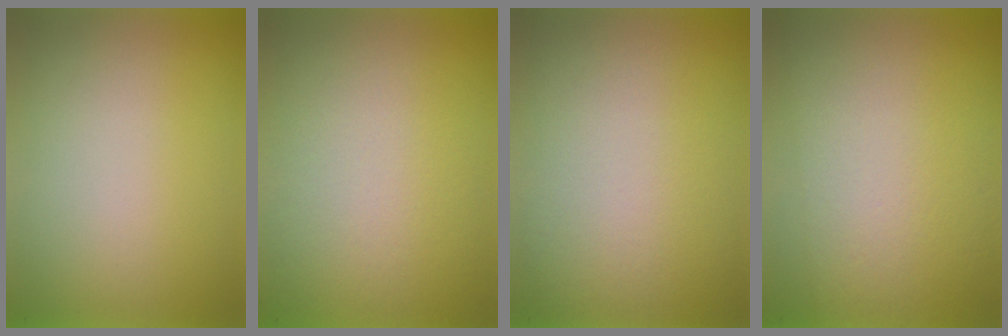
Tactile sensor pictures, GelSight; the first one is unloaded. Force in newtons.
{"total": 2.6}
{"total": 1.4}
{"total": 2.8}